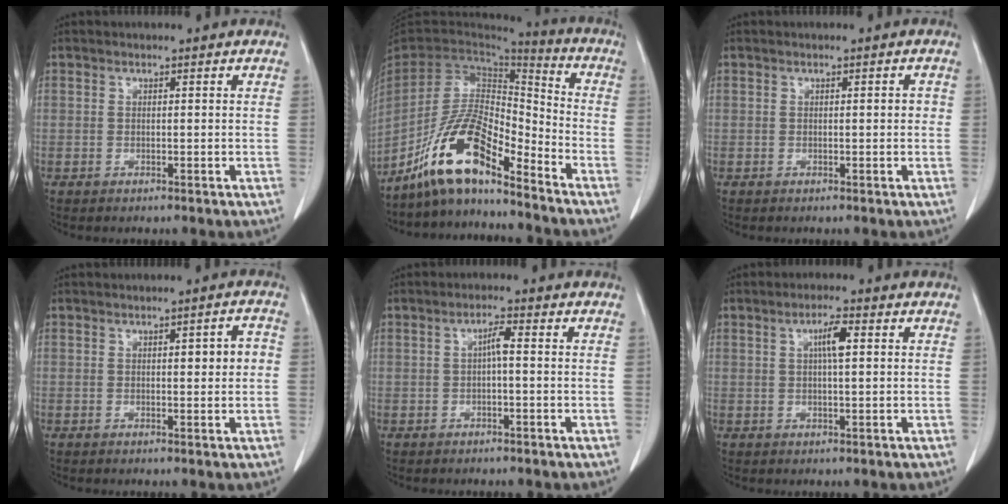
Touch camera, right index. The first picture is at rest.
{"total": 13.0, "force": [-9.7, 2.9, 8.2], "torque": [-0.164, 0.021, -0.181]}
{"total": 1.1, "force": [0.0, 0.4, 1.0], "torque": [-0.011, 0.002, 0.000]}
{"total": 3.5, "force": [0.3, 0.9, 3.4], "torque": [-0.044, 0.008, 0.003]}
{"total": 2.2, "force": [-0.1, 0.3, 2.2], "torque": [-0.038, 0.005, -0.002]}
{"total": 3.6, "force": [0.9, 0.4, 3.5], "torque": [-0.061, 0.004, 0.014]}